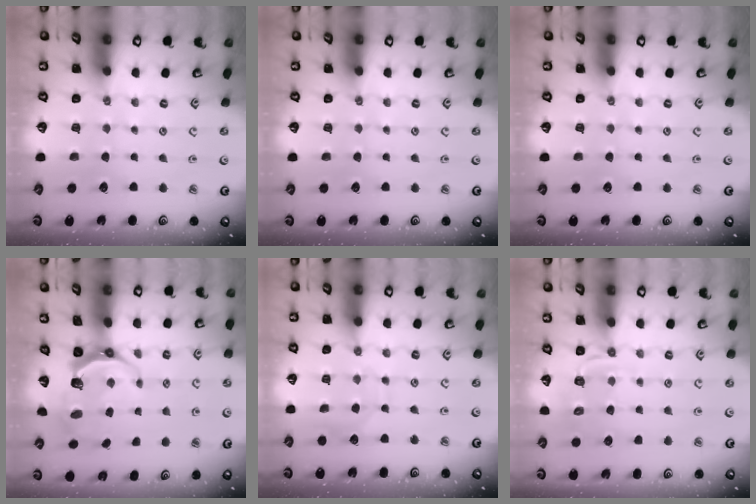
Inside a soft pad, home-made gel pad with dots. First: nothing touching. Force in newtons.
{"total": 0.0}
{"total": 0.0}
{"total": 6.8, "press": 5.6, "slide": 3.9}
{"total": 5.8, "press": 5.8, "slide": 0.4}
{"total": 3.8, "press": 3.5, "slide": 1.5}